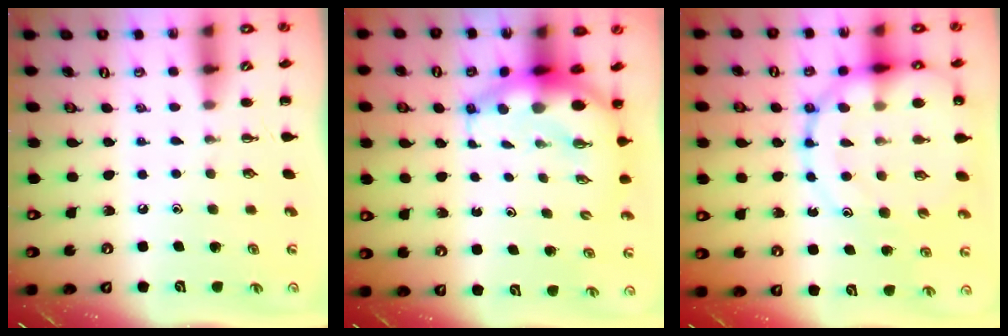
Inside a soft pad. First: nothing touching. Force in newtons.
{"total": 7.5, "press": 7.2, "slide": 2.1}
{"total": 18.2, "press": 17.9, "slide": 3.4}